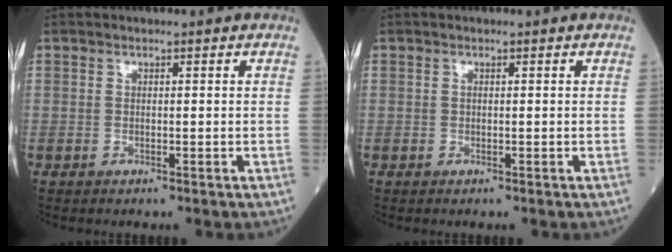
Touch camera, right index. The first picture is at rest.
{"total": 0.0}